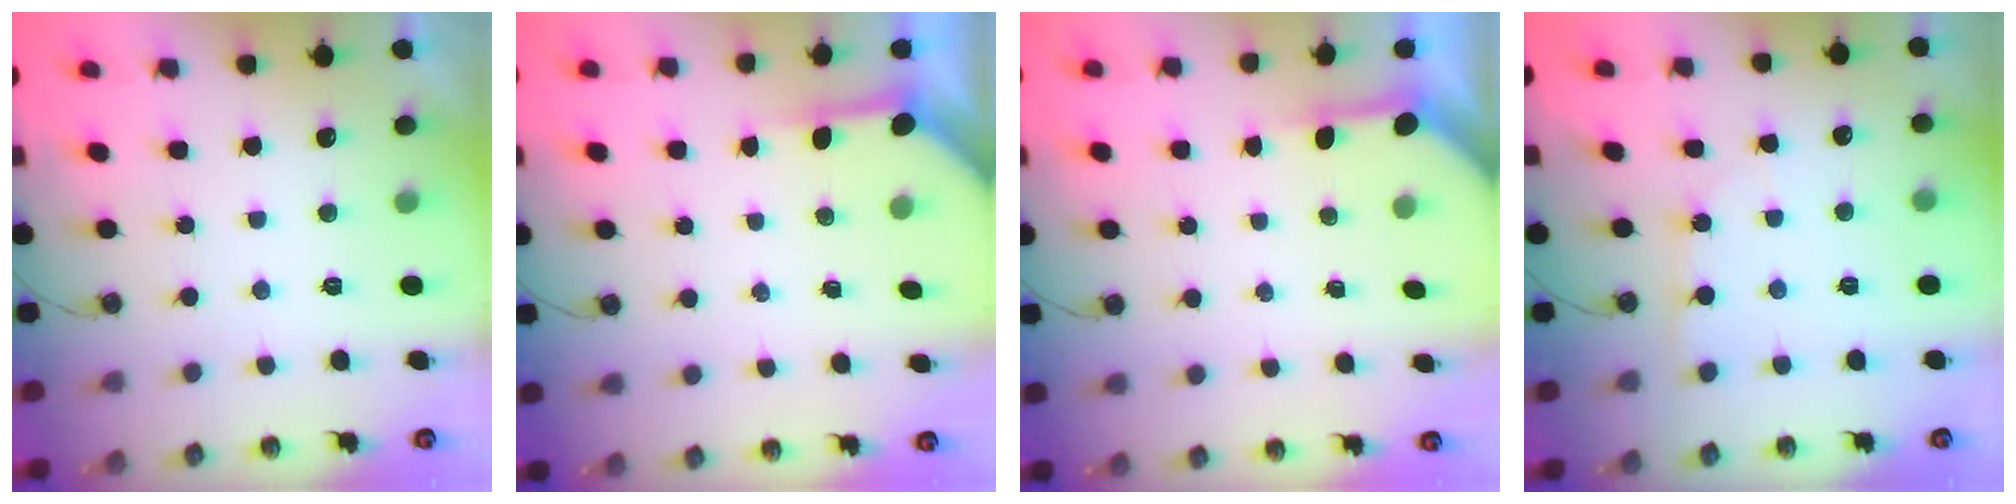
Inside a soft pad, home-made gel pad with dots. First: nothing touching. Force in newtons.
{"total": 3.9, "press": 3.9, "slide": 0.4}
{"total": 3.8, "press": 3.7, "slide": 0.3}
{"total": 2.8, "press": 2.8, "slide": 0.3}